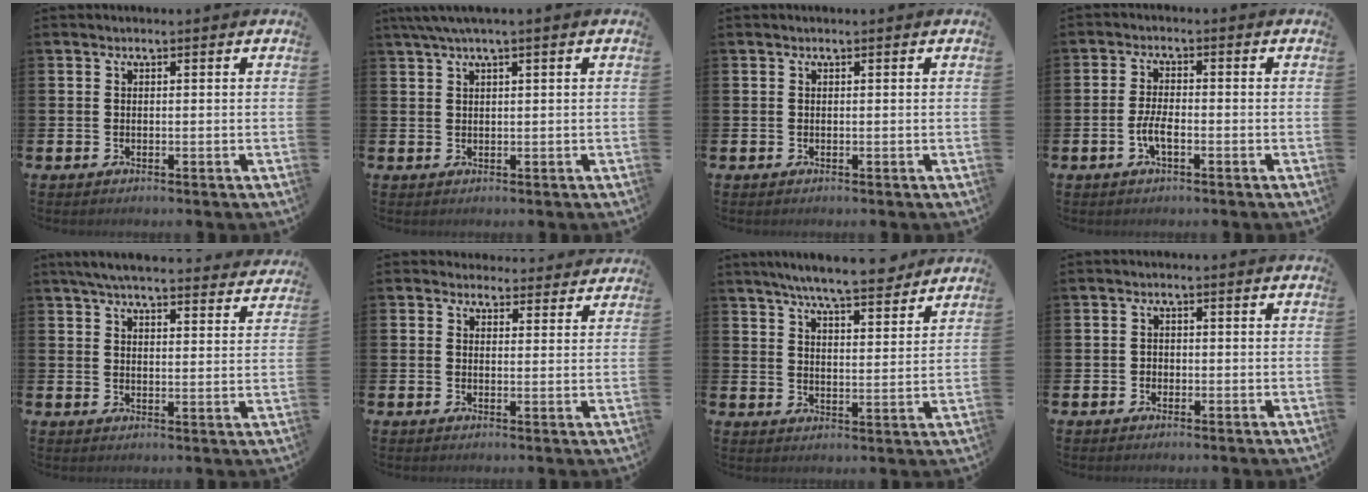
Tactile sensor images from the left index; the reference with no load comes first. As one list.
[{"total": 2.7, "force": [1.8, -0.2, 2.0], "torque": [-0.044, 0.003, 0.032]}, {"total": 0.0}, {"total": 3.2, "force": [-1.2, 1.1, 2.8], "torque": [-0.048, -0.001, -0.025]}, {"total": 5.7, "force": [5.4, 0.7, 1.7], "torque": [-0.045, -0.026, 0.095]}, {"total": 3.3, "force": [3.1, 1.1, -0.2], "torque": [0.007, -0.015, 0.055]}, {"total": 7.4, "force": [7.0, 0.5, 2.3], "torque": [-0.050, -0.038, 0.122]}, {"total": 1.1, "force": [-0.5, 1.0, 0.2], "torque": [0.001, 0.002, -0.013]}]